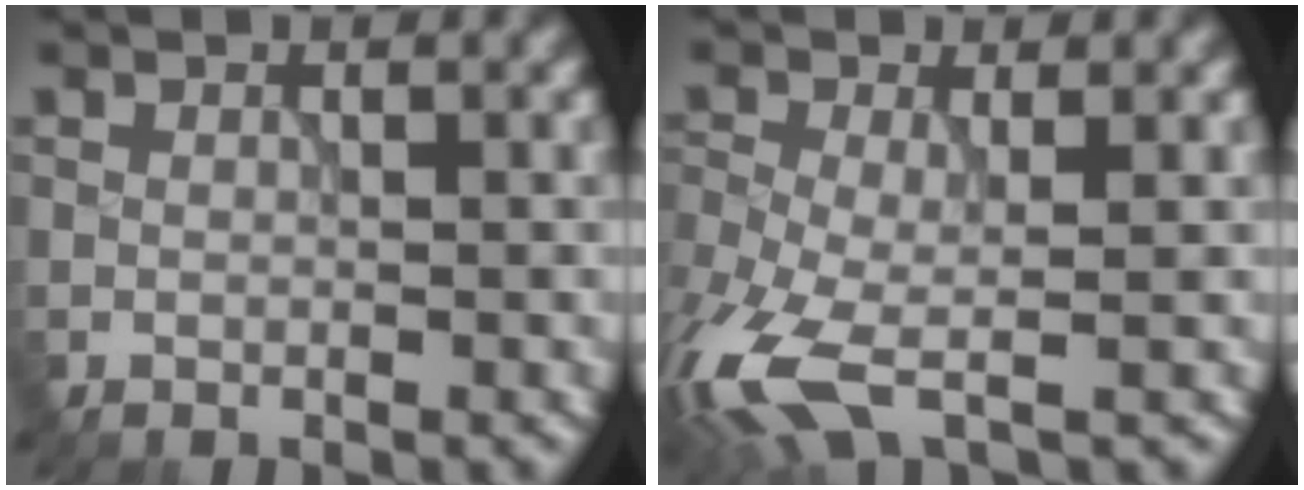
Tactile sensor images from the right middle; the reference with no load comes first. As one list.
[{"total": 7.2, "force": [-3.1, 3.3, 5.6], "torque": [-0.146, -0.020, -0.069]}]